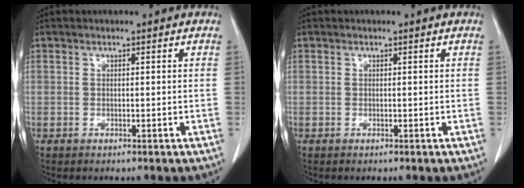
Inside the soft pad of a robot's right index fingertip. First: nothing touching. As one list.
[{"total": 0.0}]